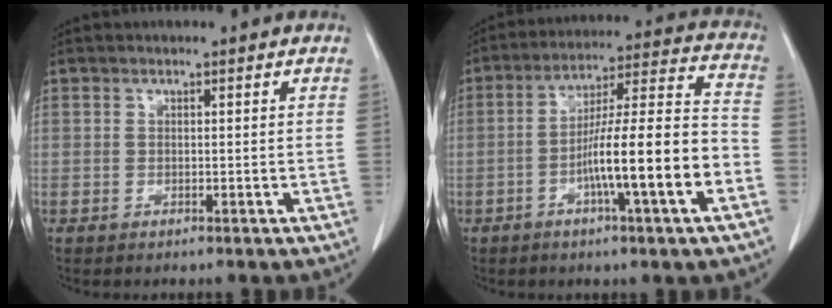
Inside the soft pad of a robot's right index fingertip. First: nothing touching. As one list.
[{"total": 15.8, "force": [-5.2, 0.3, 14.9], "torque": [-0.240, 0.012, -0.082]}]